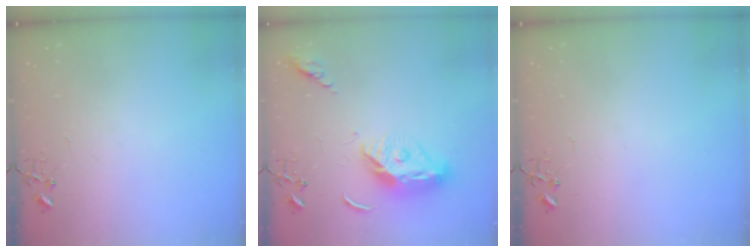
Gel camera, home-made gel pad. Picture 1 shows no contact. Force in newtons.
{"total": 13.1, "press": 13.0, "slide": 1.3}
{"total": 0.0}